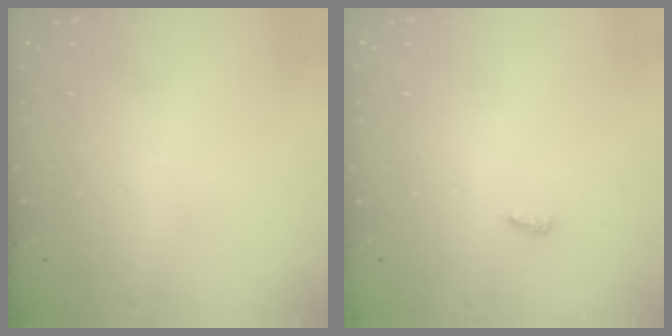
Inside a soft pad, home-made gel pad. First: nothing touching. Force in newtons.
{"total": 2.8, "press": 2.8, "slide": 0.4}